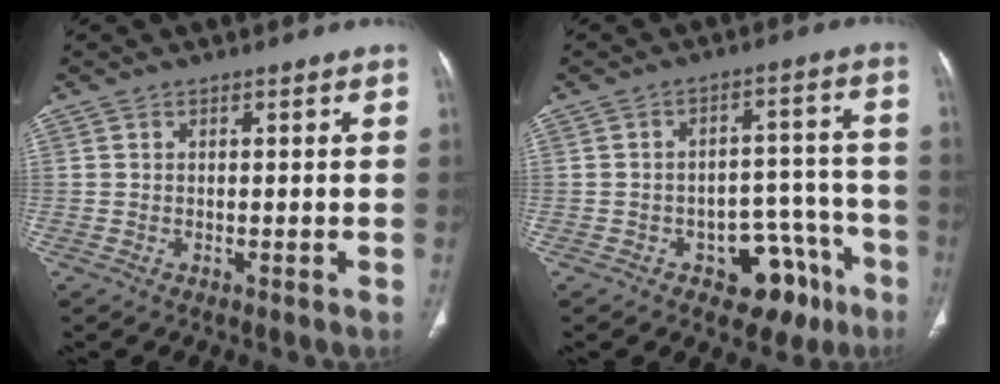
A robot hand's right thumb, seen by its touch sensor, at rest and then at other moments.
{"total": 11.0, "force": [-6.2, 6.9, 5.9], "torque": [-0.029, 0.059, -0.078]}